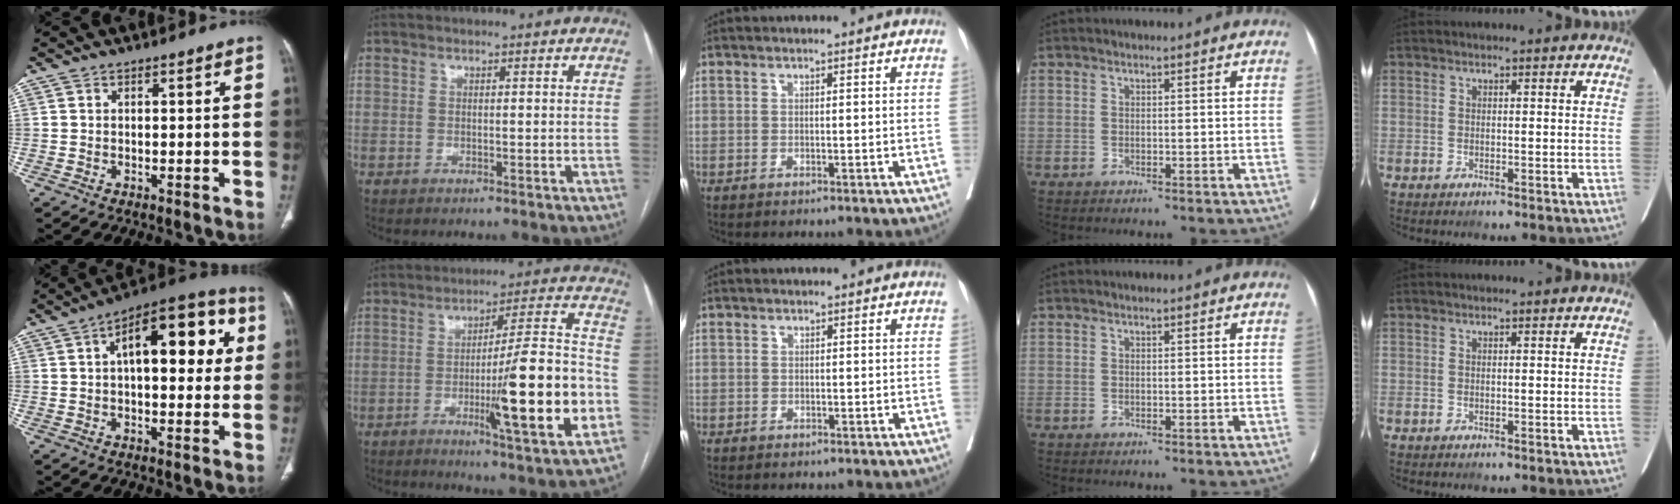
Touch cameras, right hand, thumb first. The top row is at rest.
{"thumb": {"total": 19.1, "force": [4.6, 8.9, 16.3], "torque": [-0.187, 0.028, 0.057]}, "index": {"total": 17.8, "force": [-4.8, 0.4, 17.1], "torque": [-0.255, -0.008, -0.073]}, "middle": {"total": 0.6, "force": [-0.1, 0.6, -0.1], "torque": [0.006, 0.006, -0.006]}}